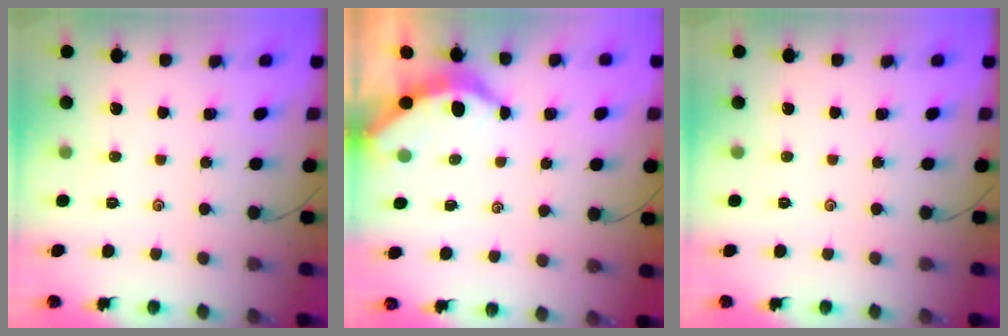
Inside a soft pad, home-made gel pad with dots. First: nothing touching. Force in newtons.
{"total": 3.7, "press": 3.7, "slide": 0.5}
{"total": 0.0}